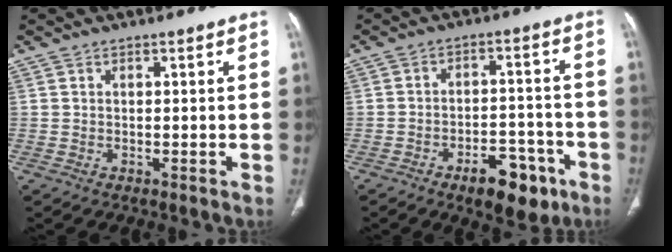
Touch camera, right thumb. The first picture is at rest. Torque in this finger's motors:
{"motor_torque": [1.17, 1.38, -0.09, 0.04, 0.25]}